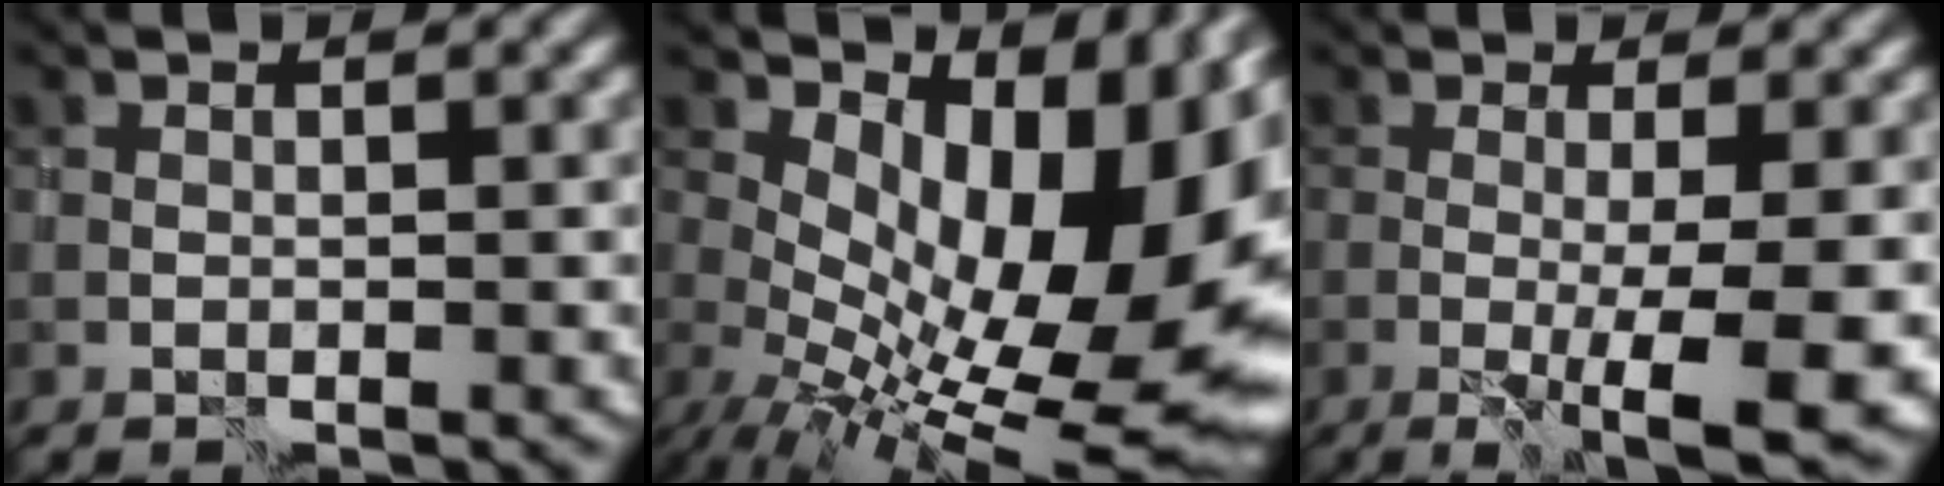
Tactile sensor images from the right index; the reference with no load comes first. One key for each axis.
{"total": 15.3, "fx": 1.2, "fy": 7.5, "fz": 13.3, "tx": -0.164, "ty": 0.005, "tz": 0.038}
{"total": 6.9, "fx": -1.5, "fy": 0.7, "fz": 6.7, "tx": -0.097, "ty": -0.020, "tz": -0.017}